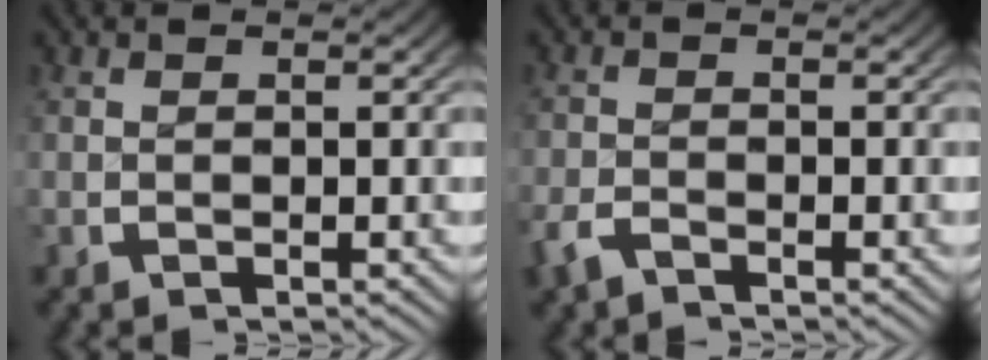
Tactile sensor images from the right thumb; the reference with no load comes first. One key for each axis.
{"total": 2.1, "fx": -2.0, "fy": 0.7, "fz": 0.2, "tx": -0.006, "ty": -0.006, "tz": -0.039}